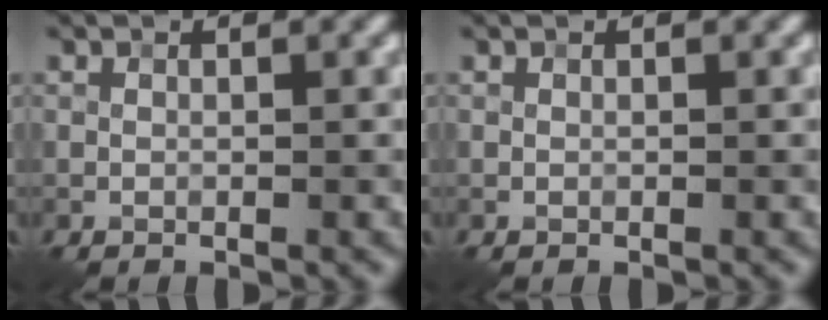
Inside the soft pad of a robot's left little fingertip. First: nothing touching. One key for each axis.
{"total": 0.0}